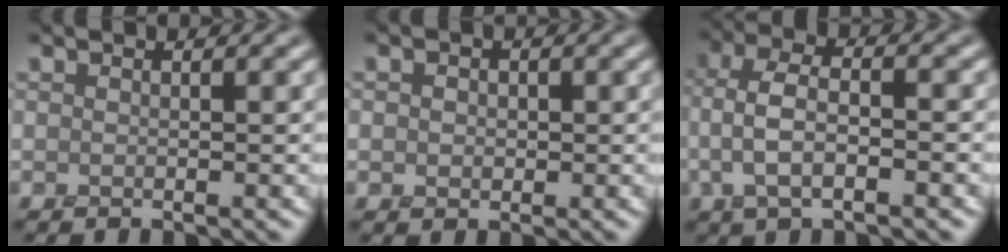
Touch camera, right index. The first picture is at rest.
{"total": 1.8, "force": [0.0, 1.6, 0.8], "torque": [-0.017, -0.001, -0.005]}
{"total": 4.0, "force": [-0.7, 1.6, 3.6], "torque": [-0.078, 0.001, -0.018]}